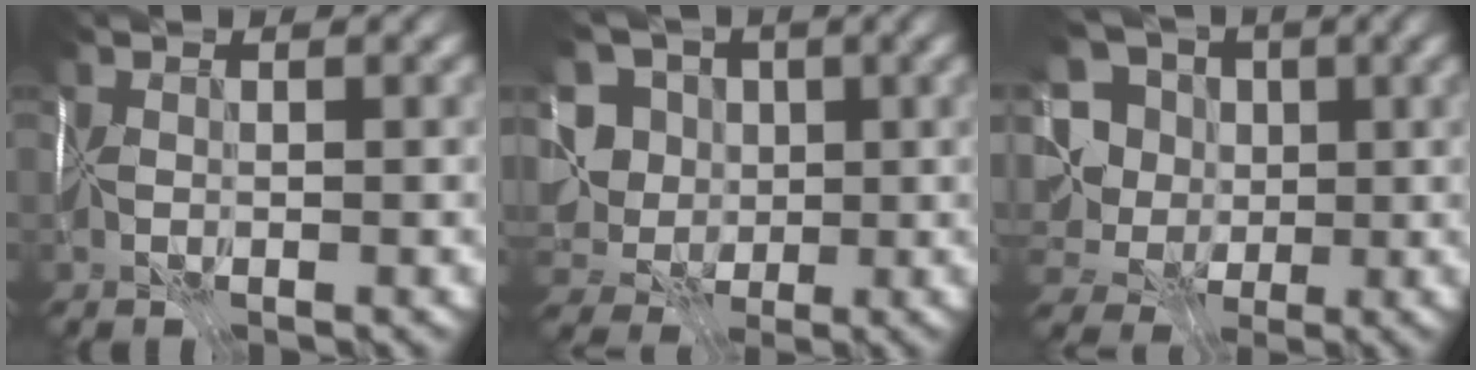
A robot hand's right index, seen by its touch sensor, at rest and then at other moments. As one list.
[{"total": 8.0, "force": [1.5, 6.9, 3.7], "torque": [-0.071, 0.016, 0.008]}, {"total": 9.9, "force": [1.5, 8.6, 4.6], "torque": [-0.111, 0.023, 0.010]}]